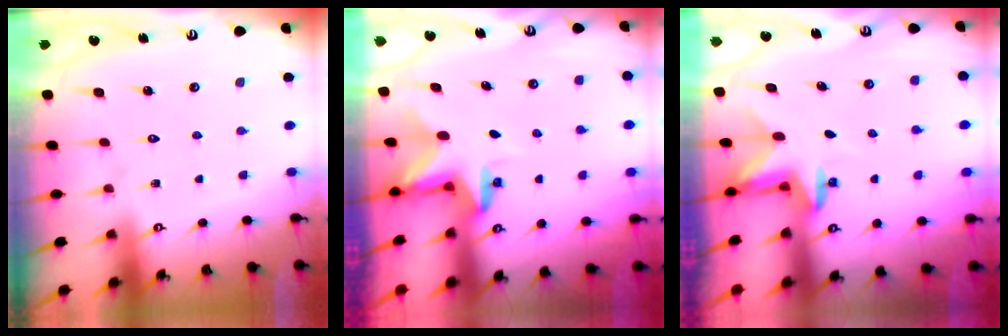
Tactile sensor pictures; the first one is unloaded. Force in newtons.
{"total": 2.7, "press": 2.7, "slide": 0.3}
{"total": 3.1, "press": 3.0, "slide": 0.7}